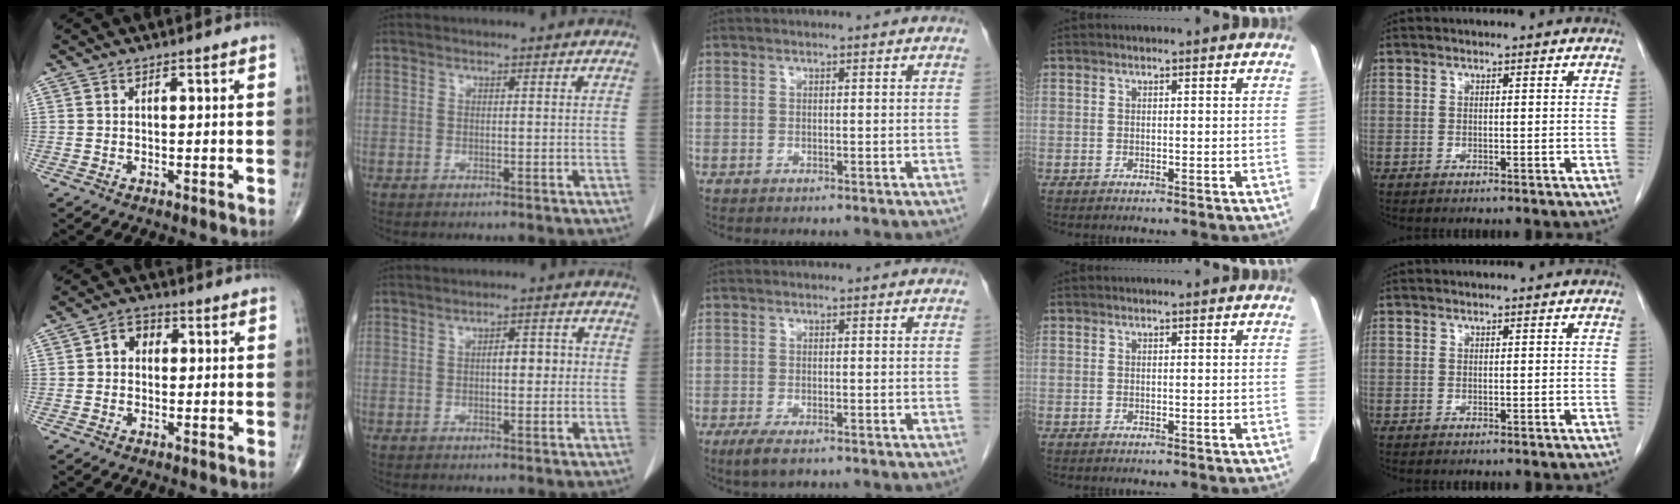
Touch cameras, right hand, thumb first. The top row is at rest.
{"thumb": {"total": 4.0, "force": [0.5, 3.2, 2.3], "torque": [-0.017, 0.015, -0.001]}, "index": {"total": 4.6, "force": [0.3, 1.9, 4.2], "torque": [-0.069, 0.015, 0.007]}, "middle": {"total": 3.0, "force": [-1.8, 0.9, 2.1], "torque": [-0.045, -0.006, -0.031]}}